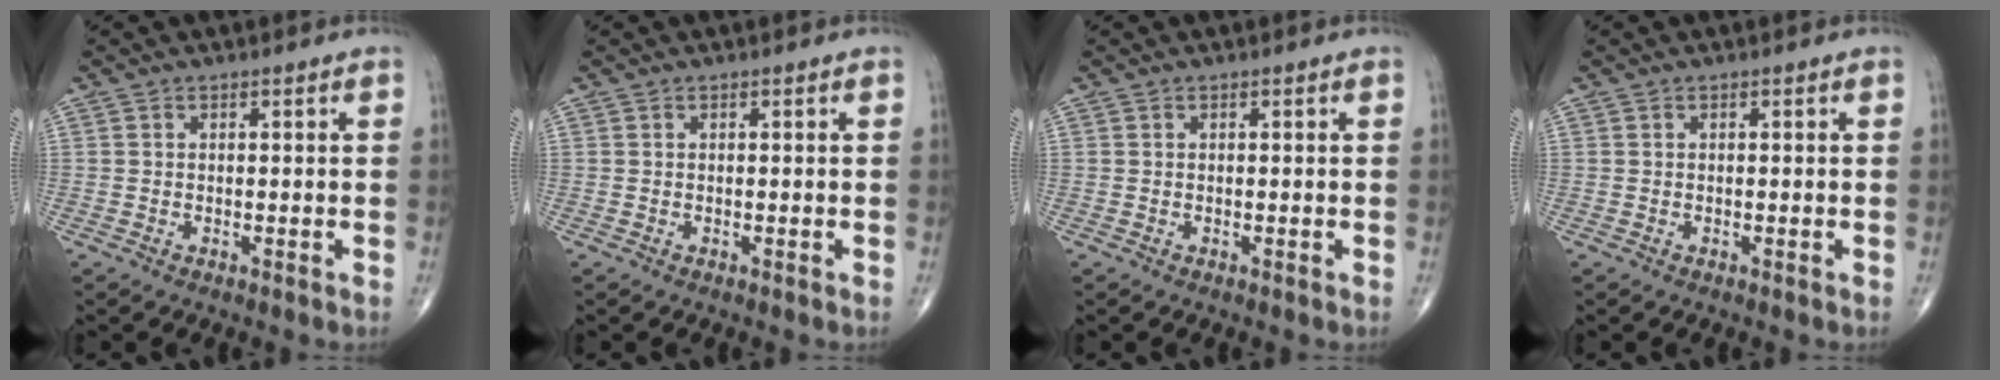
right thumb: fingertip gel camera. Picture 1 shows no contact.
{"total": 0.0}
{"total": 0.0}
{"total": 0.0}